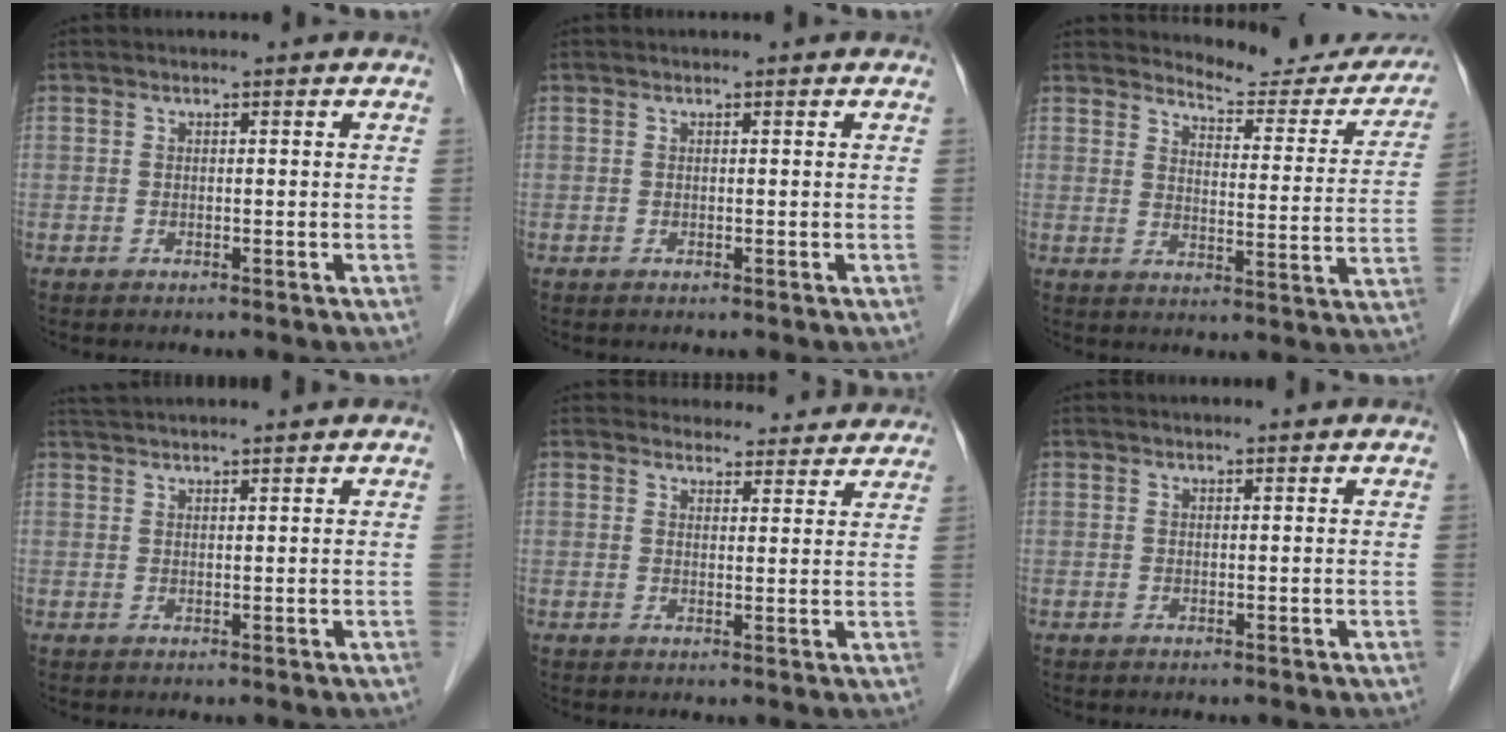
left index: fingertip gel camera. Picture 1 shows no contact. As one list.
[{"total": 0.0}, {"total": 14.0, "force": [13.5, 2.7, 2.3], "torque": [-0.009, -0.056, 0.148]}, {"total": 6.9, "force": [6.3, -0.5, 2.7], "torque": [-0.044, 0.033, 0.096]}, {"total": 10.0, "force": [9.6, 2.9, 0.9], "torque": [0.021, 0.007, 0.094]}, {"total": 1.5, "force": [1.3, -0.1, 0.6], "torque": [-0.006, 0.011, 0.018]}]